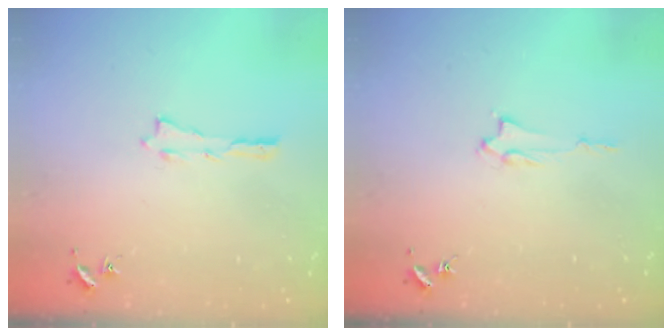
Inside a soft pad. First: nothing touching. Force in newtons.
{"total": 1.3, "press": 1.3, "slide": 0.2}